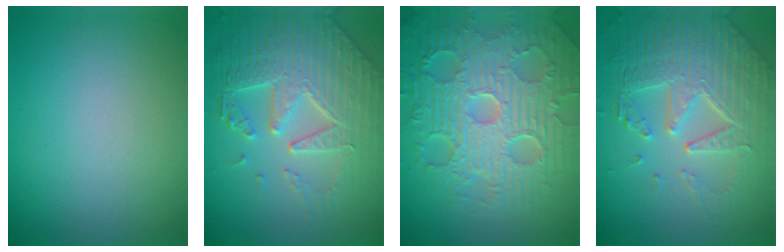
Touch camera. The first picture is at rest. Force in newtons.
{"total": 7.8, "press": 5.9, "slide": 5.1}
{"total": 11.0, "press": 7.2, "slide": 8.3}
{"total": 8.0, "press": 5.6, "slide": 5.7}